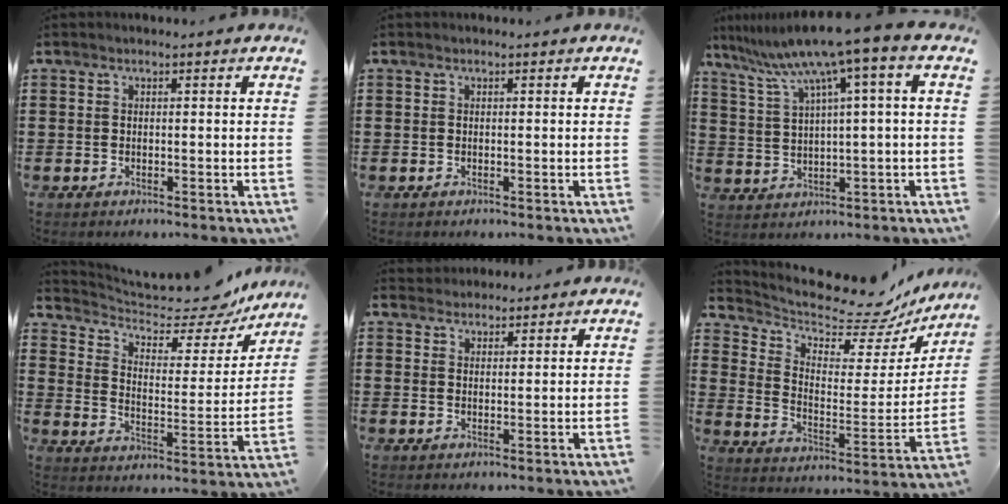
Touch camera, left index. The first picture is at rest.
{"total": 0.0}
{"total": 7.8, "force": [4.5, -0.6, 6.3], "torque": [-0.144, -0.035, 0.069]}
{"total": 7.7, "force": [6.7, 1.8, 3.2], "torque": [-0.078, -0.052, 0.111]}
{"total": 2.5, "force": [2.3, 0.8, -0.4], "torque": [0.000, 0.002, 0.046]}
{"total": 8.4, "force": [7.7, 1.8, 2.7], "torque": [-0.069, -0.073, 0.124]}